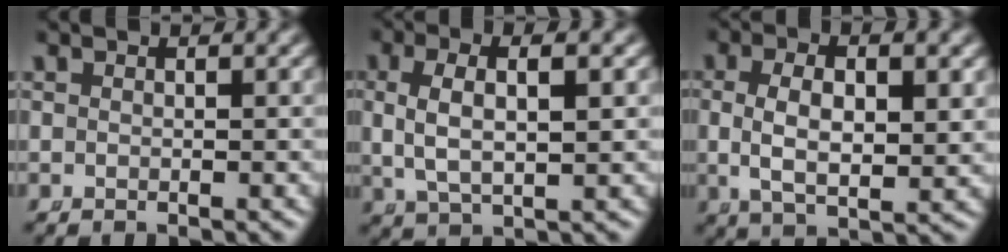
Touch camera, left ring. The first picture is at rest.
{"total": 4.7, "force": [0.8, 2.2, 4.1], "torque": [-0.091, -0.003, 0.027]}
{"total": 5.5, "force": [0.5, 2.7, 4.8], "torque": [-0.094, -0.010, 0.020]}